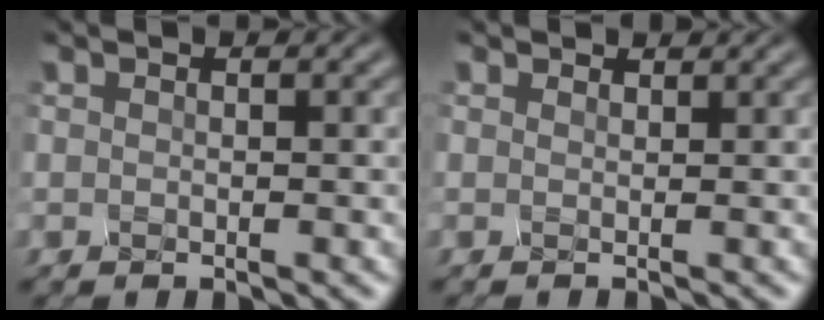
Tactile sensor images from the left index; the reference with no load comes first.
{"total": 0.7, "force": [0.5, -0.2, -0.5], "torque": [0.003, 0.006, 0.003]}